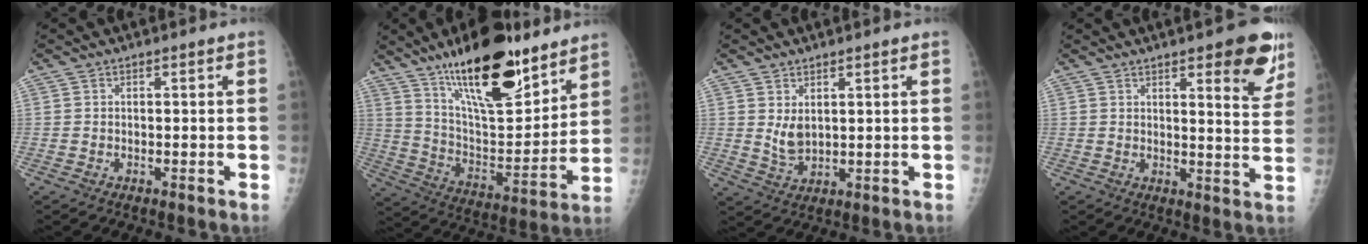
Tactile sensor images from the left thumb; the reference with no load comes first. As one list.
[{"total": 24.5, "force": [16.4, 8.4, 16.2], "torque": [-0.225, -0.076, 0.278]}, {"total": 4.0, "force": [1.6, 2.4, 2.8], "torque": [-0.044, -0.020, 0.040]}, {"total": 11.2, "force": [6.5, 3.1, 8.6], "torque": [-0.072, -0.033, 0.077]}]